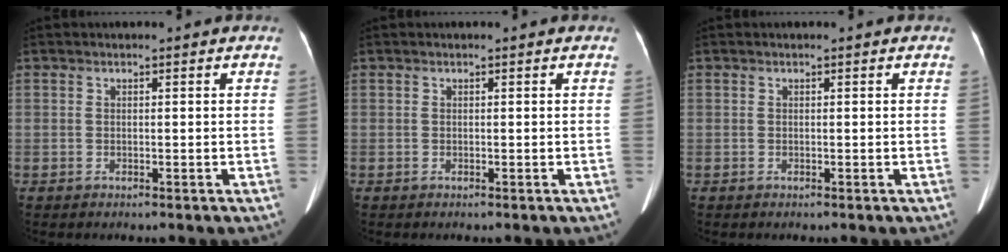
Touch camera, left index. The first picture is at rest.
{"total": 0.0}
{"total": 0.0}